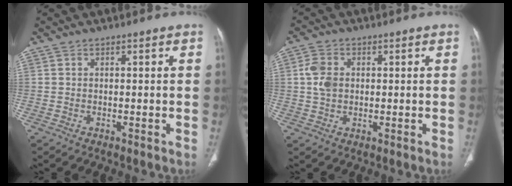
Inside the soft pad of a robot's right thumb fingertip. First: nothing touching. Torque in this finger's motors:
{"motor_torque": [0.47, 0.34, 0.77, 0.21, 0.00]}